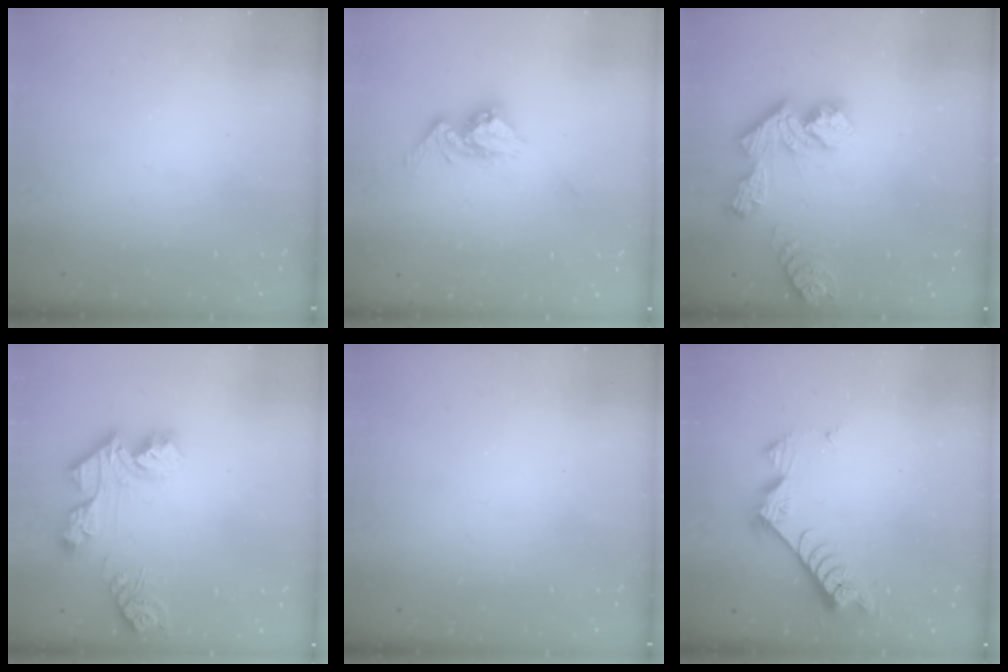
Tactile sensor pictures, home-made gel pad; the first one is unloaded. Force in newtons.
{"total": 10.6, "press": 10.6, "slide": 1.0}
{"total": 12.2, "press": 12.1, "slide": 1.0}
{"total": 12.0, "press": 12.0, "slide": 1.1}
{"total": 0.0}
{"total": 7.7, "press": 7.6, "slide": 1.2}